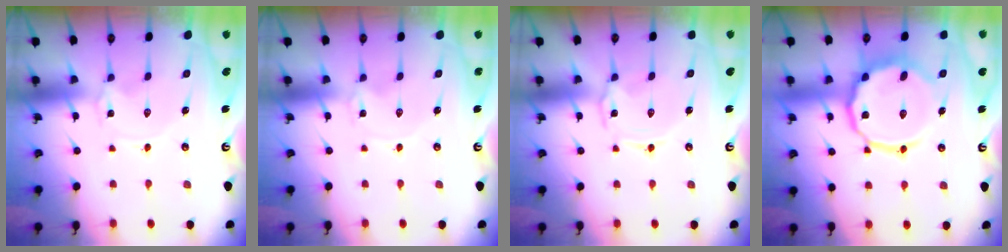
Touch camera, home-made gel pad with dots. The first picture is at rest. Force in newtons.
{"total": 0.0}
{"total": 1.5, "press": 1.5, "slide": 0.4}
{"total": 14.0, "press": 13.9, "slide": 1.3}